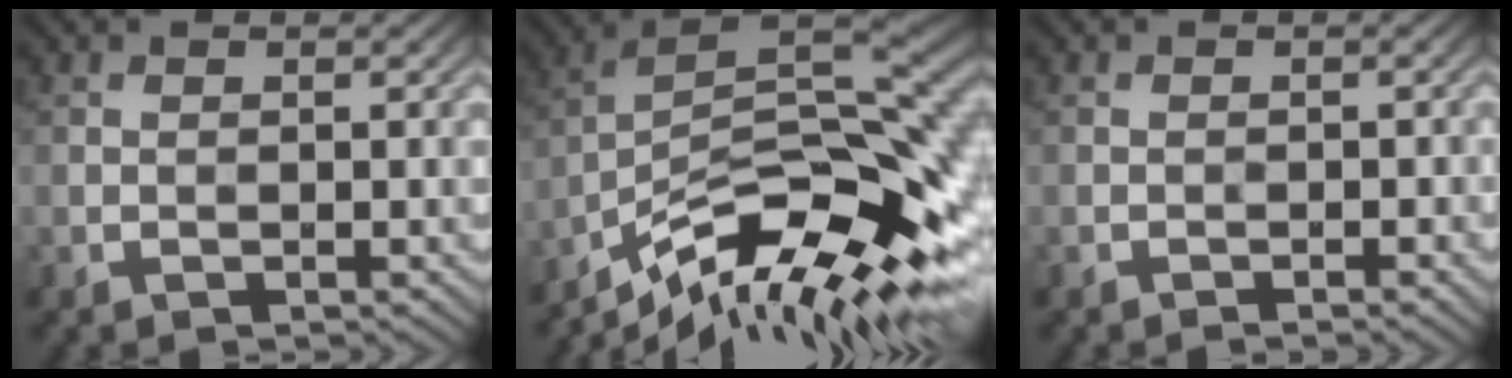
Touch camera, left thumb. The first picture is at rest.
{"total": 15.7, "force": [-7.7, 5.0, 12.7], "torque": [-0.222, 0.003, -0.138]}
{"total": 0.8, "force": [-0.6, 0.1, 0.4], "torque": [-0.005, 0.001, -0.011]}